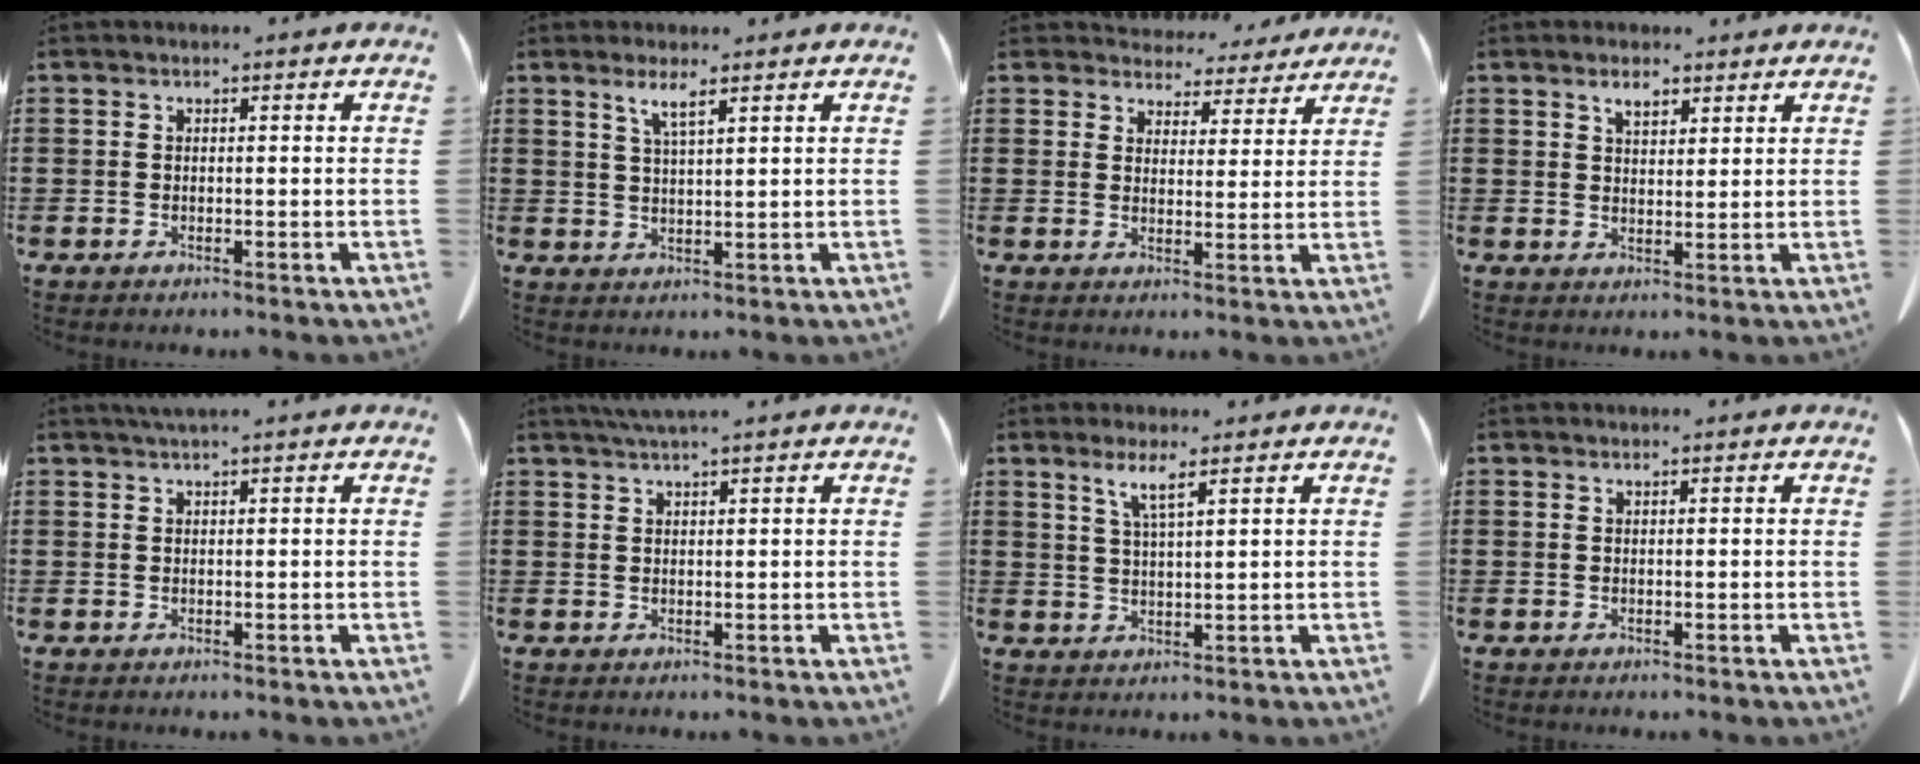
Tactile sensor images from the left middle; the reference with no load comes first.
{"total": 3.4, "force": [2.3, 0.3, 2.5], "torque": [-0.055, 0.003, 0.039]}
{"total": 4.3, "force": [4.1, 1.2, 0.3], "torque": [-0.014, -0.013, 0.075]}
{"total": 3.2, "force": [2.4, 1.2, 1.7], "torque": [-0.030, 0.002, 0.042]}
{"total": 1.4, "force": [1.2, 0.0, 0.9], "torque": [-0.018, 0.001, 0.021]}
{"total": 2.2, "force": [1.9, -0.2, 1.1], "torque": [-0.025, 0.002, 0.035]}
{"total": 3.9, "force": [2.5, 0.1, 3.0], "torque": [-0.067, 0.003, 0.042]}
{"total": 0.5, "force": [0.4, 0.0, 0.3], "torque": [-0.007, -0.001, 0.008]}